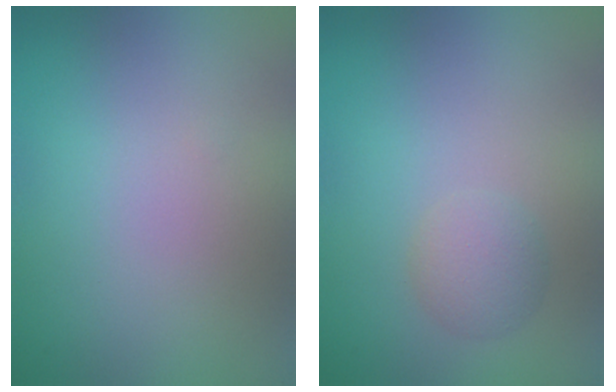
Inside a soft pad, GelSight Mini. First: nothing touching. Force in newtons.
{"total": 2.2, "press": 2.2, "slide": 0.1}